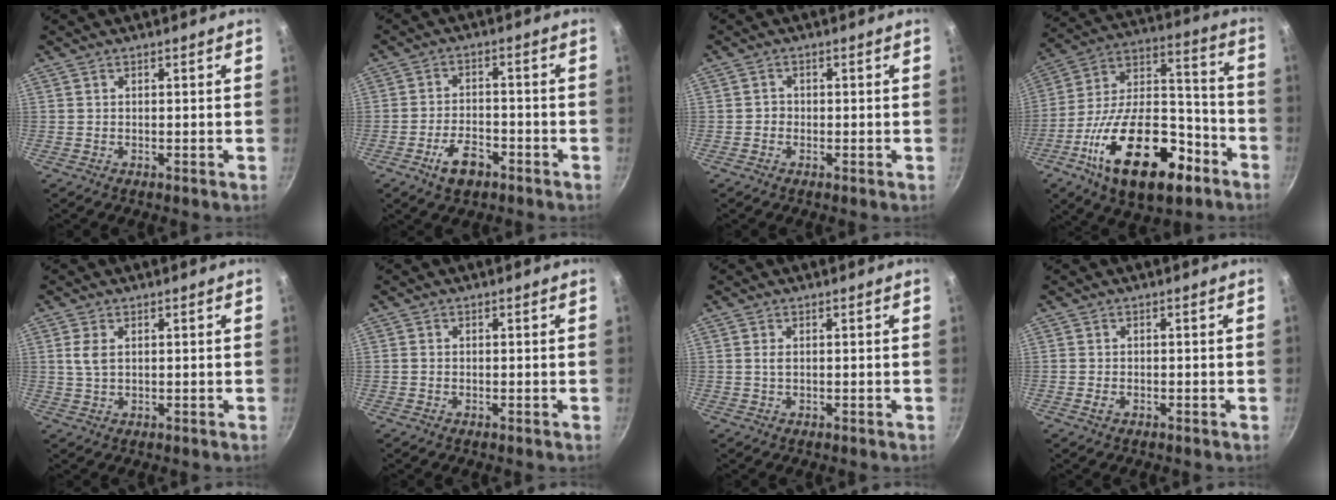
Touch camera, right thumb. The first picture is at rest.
{"total": 6.7, "force": [-3.8, 3.4, 4.3], "torque": [-0.065, 0.024, -0.066]}
{"total": 1.3, "force": [-0.5, 1.2, 0.3], "torque": [0.000, 0.002, -0.010]}
{"total": 27.7, "force": [-12.9, 13.7, 20.3], "torque": [-0.306, 0.072, -0.209]}
{"total": 3.3, "force": [0.8, 1.9, 2.5], "torque": [-0.053, -0.001, 0.017]}
{"total": 0.6, "force": [-0.2, 0.5, 0.2], "torque": [-0.004, 0.003, -0.005]}
{"total": 1.4, "force": [0.3, 0.8, 1.1], "torque": [-0.022, -0.001, 0.004]}
{"total": 1.3, "force": [-0.6, 0.8, 0.8], "torque": [-0.022, 0.003, -0.013]}